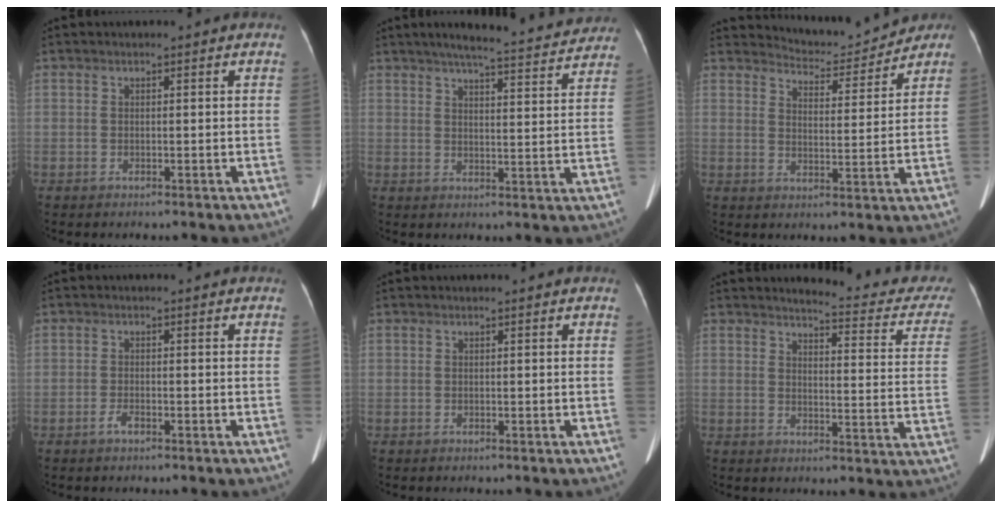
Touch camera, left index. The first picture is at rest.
{"total": 15.1, "force": [13.6, 1.3, 6.5], "torque": [-0.089, 0.004, 0.167]}
{"total": 7.9, "force": [7.8, 1.4, -0.2], "torque": [-0.004, 0.003, 0.108]}
{"total": 1.4, "force": [-1.1, 0.3, 0.8], "torque": [-0.018, -0.007, -0.018]}
{"total": 0.0}
{"total": 16.0, "force": [15.2, 2.0, 4.4], "torque": [-0.032, -0.083, 0.147]}